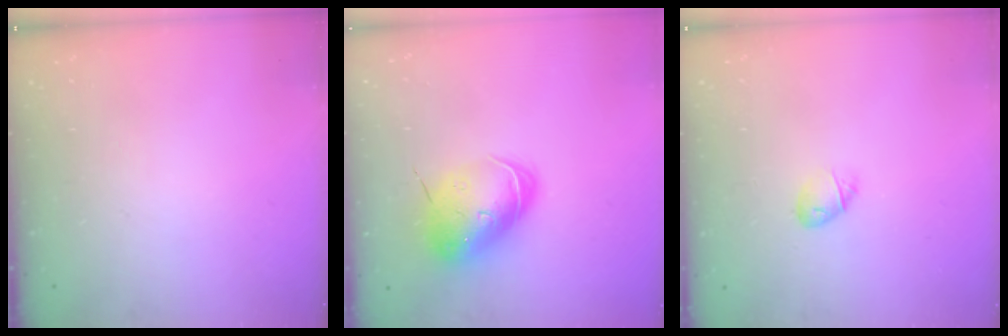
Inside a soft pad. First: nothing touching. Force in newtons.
{"total": 10.0, "press": 9.9, "slide": 1.7}
{"total": 5.2, "press": 5.0, "slide": 1.3}